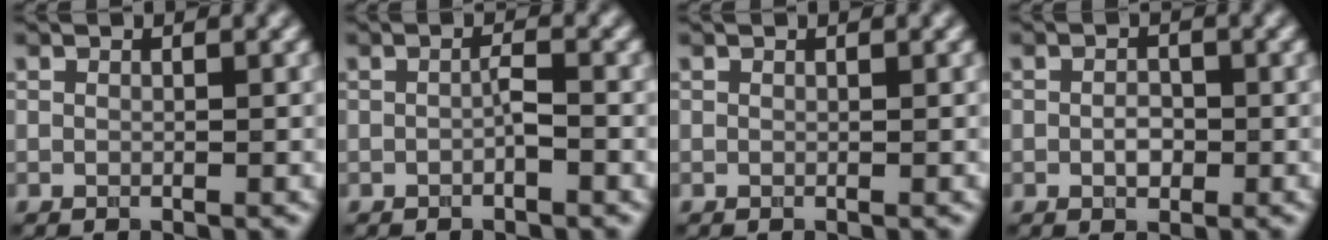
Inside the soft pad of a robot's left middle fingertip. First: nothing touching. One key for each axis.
{"total": 1.2, "fx": -0.5, "fy": 0.1, "fz": 1.1, "tx": -0.019, "ty": 0.005, "tz": -0.008}
{"total": 0.0}
{"total": 1.7, "fx": -0.4, "fy": 1.1, "fz": 1.3, "tx": -0.023, "ty": 0.001, "tz": -0.008}